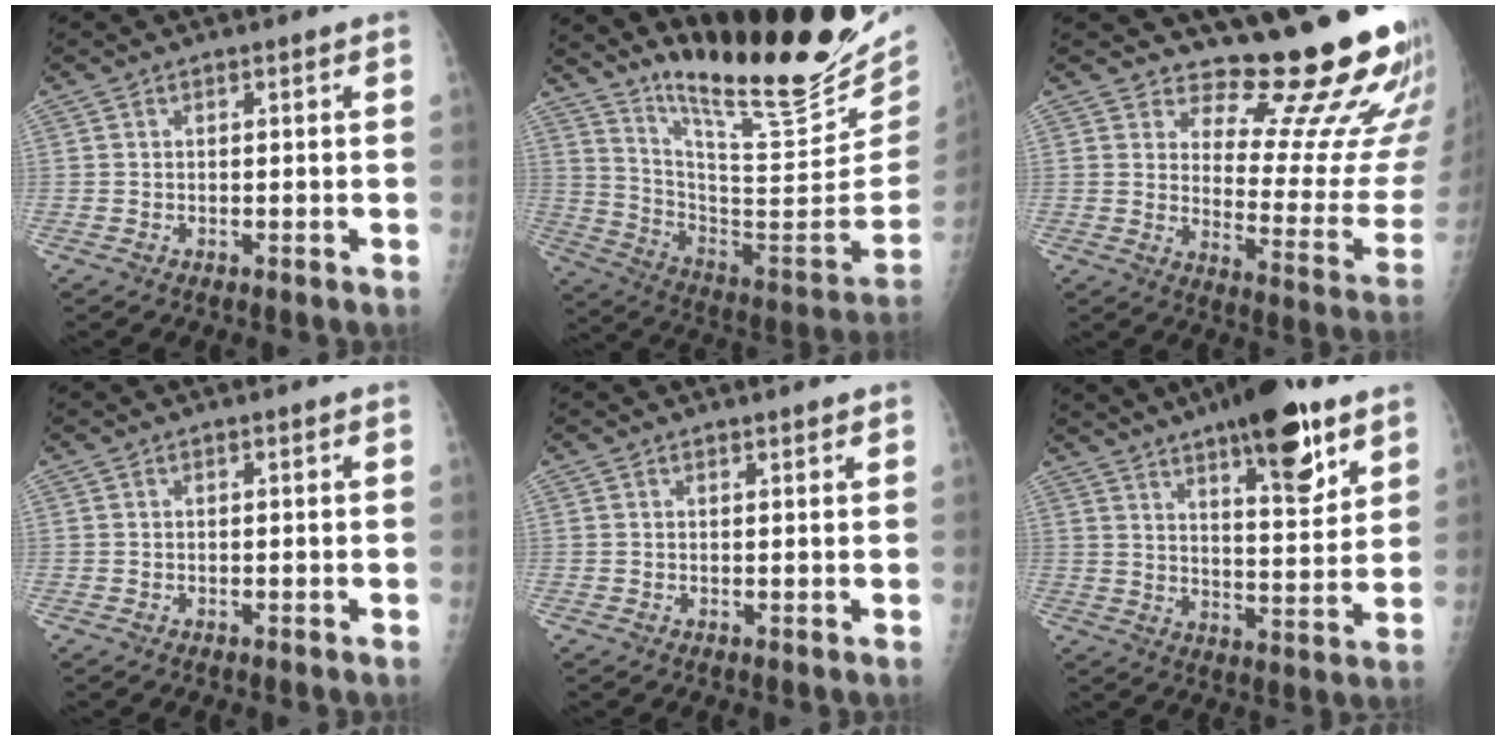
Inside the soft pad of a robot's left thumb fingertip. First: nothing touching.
{"total": 26.9, "force": [22.2, 4.3, 14.6], "torque": [-0.201, -0.152, 0.338]}
{"total": 19.0, "force": [16.1, 5.2, 8.6], "torque": [-0.061, -0.160, 0.200]}
{"total": 0.0}
{"total": 1.1, "force": [1.0, 0.3, 0.3], "torque": [-0.002, -0.005, 0.014]}
{"total": 17.0, "force": [10.4, 5.3, 12.4], "torque": [-0.150, -0.055, 0.157]}